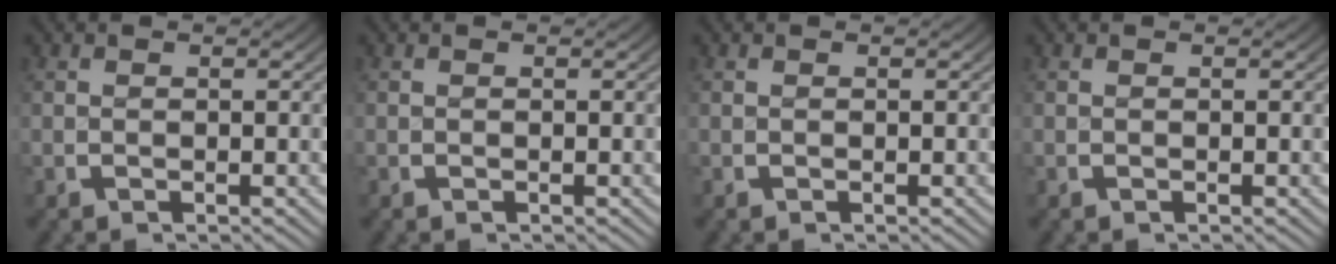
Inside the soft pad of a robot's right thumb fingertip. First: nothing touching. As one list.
[{"total": 0.0}, {"total": 0.0}, {"total": 0.0}]